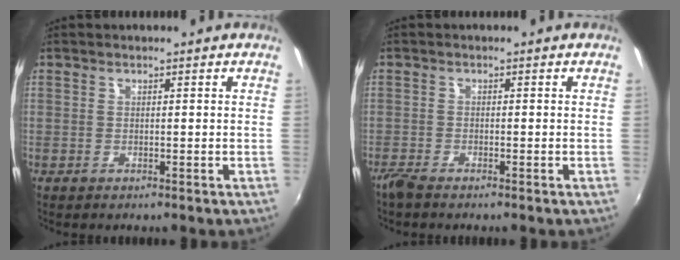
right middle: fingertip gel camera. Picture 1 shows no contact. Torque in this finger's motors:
{"motor_torque": [0.92, -0.92, 0.39, 0.10]}